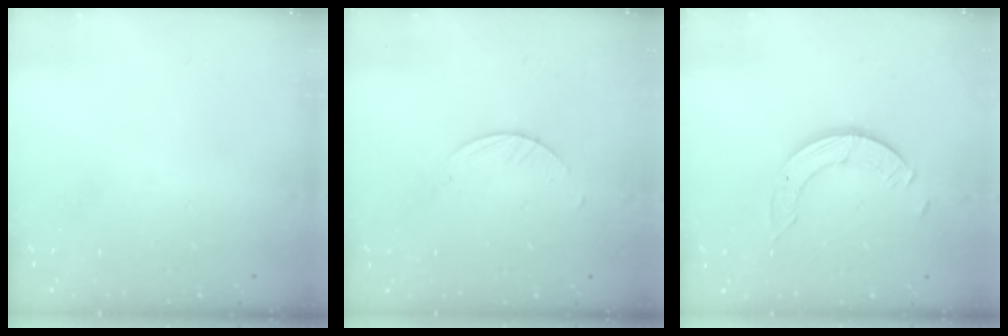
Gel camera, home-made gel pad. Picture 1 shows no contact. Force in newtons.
{"total": 1.8, "press": 1.8, "slide": 0.1}
{"total": 3.6, "press": 3.6, "slide": 0.4}